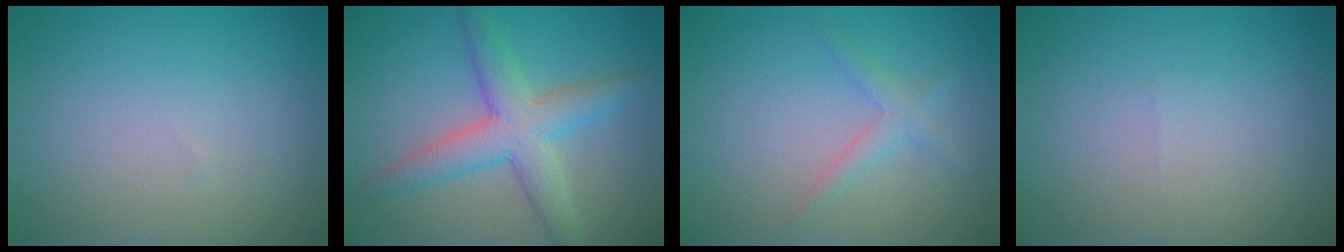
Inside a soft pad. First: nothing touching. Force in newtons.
{"total": 5.3, "press": 5.3, "slide": 0.2}
{"total": 1.7, "press": 1.7, "slide": 0.1}
{"total": 0.0}